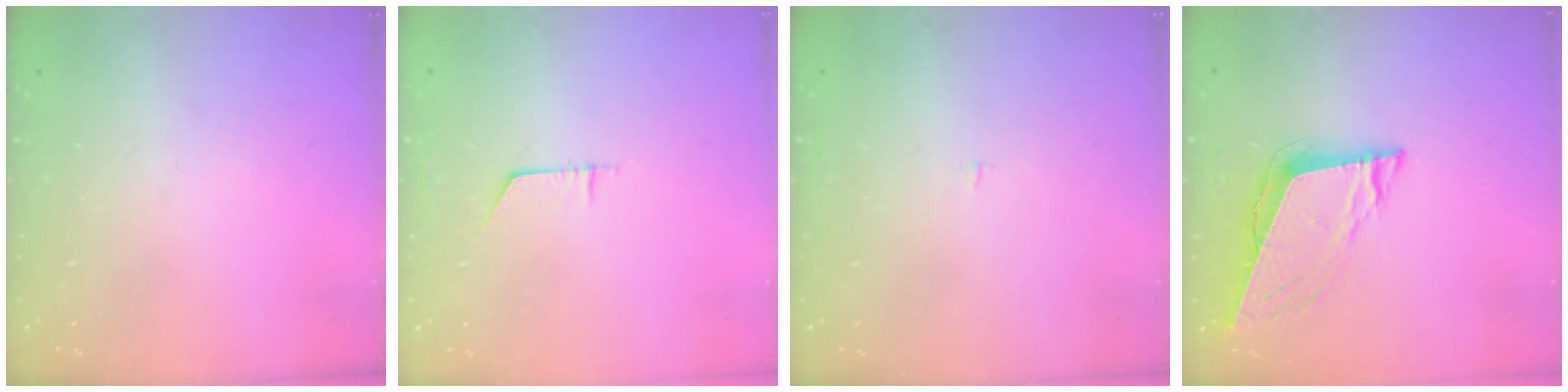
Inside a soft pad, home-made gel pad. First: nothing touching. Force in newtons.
{"total": 5.7, "press": 5.7, "slide": 0.5}
{"total": 1.2, "press": 1.2, "slide": 0.1}
{"total": 10.4, "press": 9.8, "slide": 3.5}